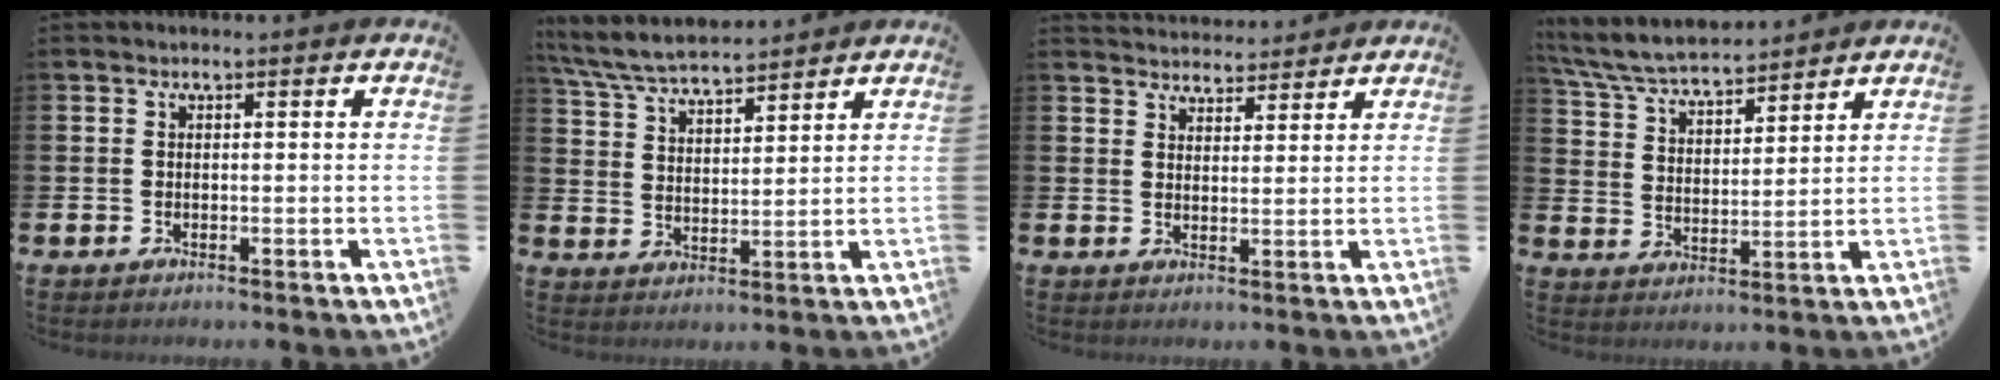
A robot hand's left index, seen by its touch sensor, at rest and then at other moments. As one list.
[{"total": 6.4, "force": [6.1, 1.0, 1.5], "torque": [-0.054, -0.028, 0.111]}, {"total": 3.7, "force": [3.6, 0.8, -0.4], "torque": [0.003, -0.019, 0.066]}, {"total": 6.4, "force": [6.1, 0.8, 1.5], "torque": [-0.057, -0.039, 0.109]}]